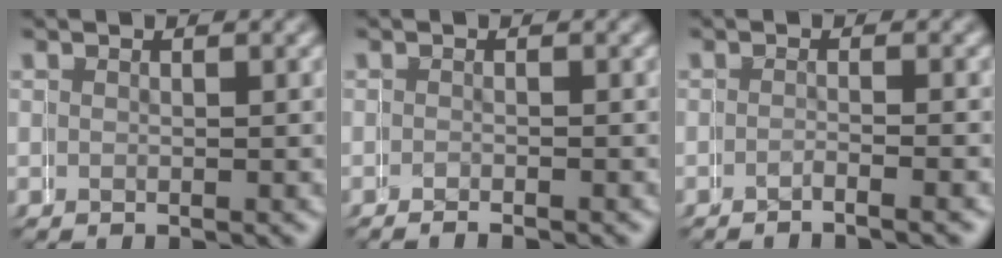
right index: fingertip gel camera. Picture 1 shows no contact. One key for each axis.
{"total": 1.6, "fx": -1.5, "fy": 0.3, "fz": 0.1, "tx": 0.003, "ty": -0.004, "tz": -0.021}
{"total": 3.0, "fx": -2.9, "fy": 0.1, "fz": 0.8, "tx": -0.004, "ty": -0.001, "tz": -0.042}